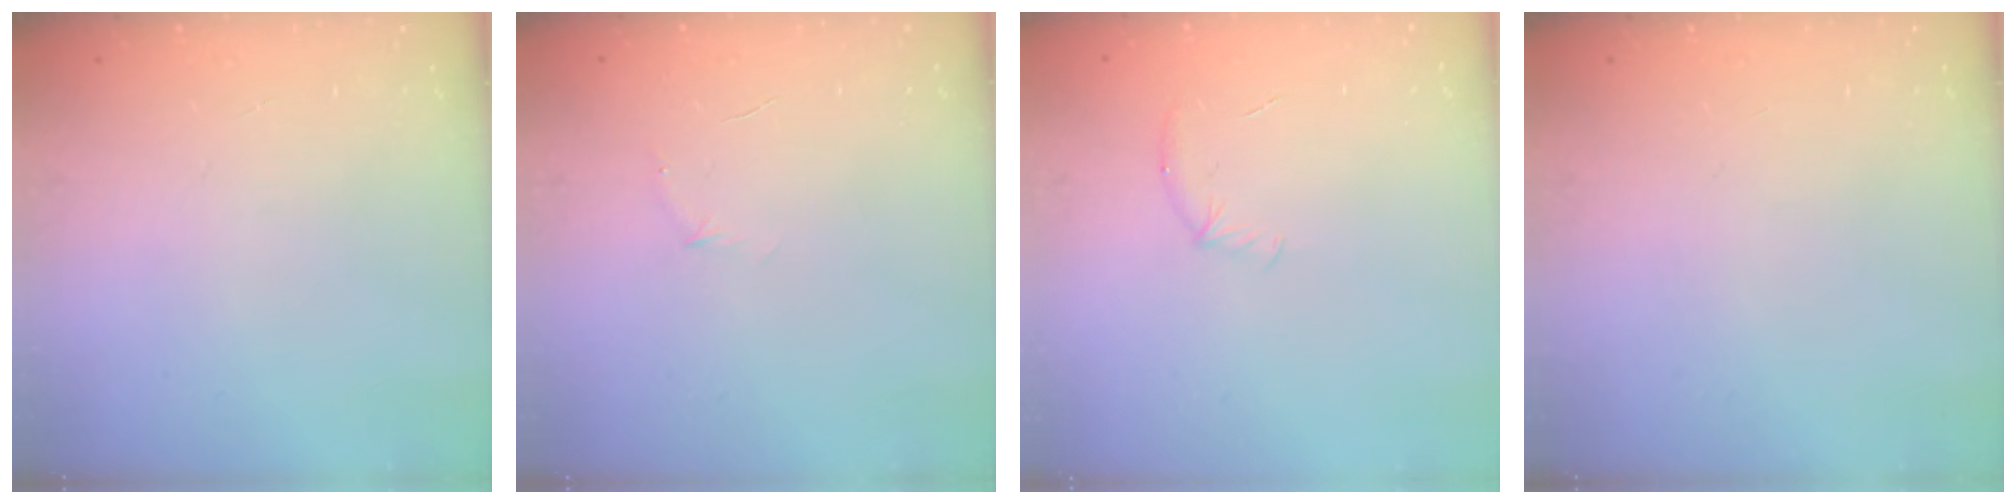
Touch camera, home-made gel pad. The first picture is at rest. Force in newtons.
{"total": 3.8, "press": 3.6, "slide": 1.1}
{"total": 5.5, "press": 5.3, "slide": 1.4}
{"total": 0.0}